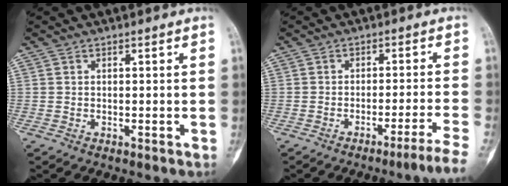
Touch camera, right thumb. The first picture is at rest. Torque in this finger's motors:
{"motor_torque": [1.01, -0.49, 0.62, -0.29, 0.00]}